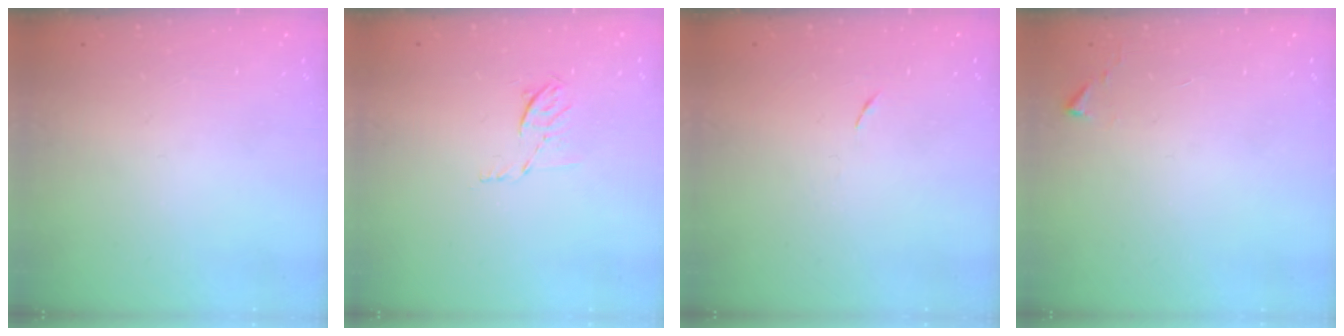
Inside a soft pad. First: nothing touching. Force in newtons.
{"total": 5.7, "press": 5.6, "slide": 1.2}
{"total": 3.8, "press": 3.7, "slide": 0.7}
{"total": 2.7, "press": 2.7, "slide": 0.5}